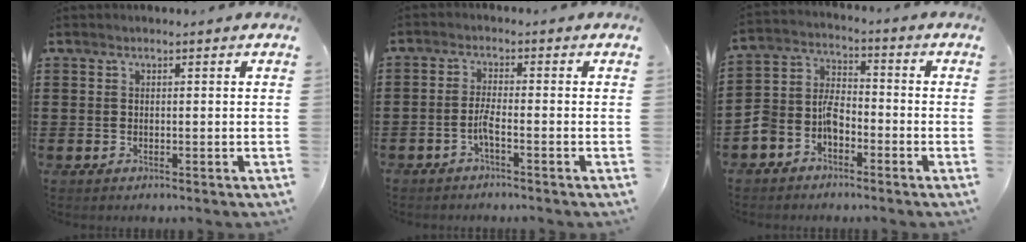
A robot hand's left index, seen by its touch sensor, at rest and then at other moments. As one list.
[{"total": 2.6, "force": [-1.5, 0.3, 2.1], "torque": [-0.055, -0.003, -0.032]}, {"total": 5.7, "force": [-3.9, 3.4, 2.4], "torque": [-0.068, 0.009, -0.081]}]